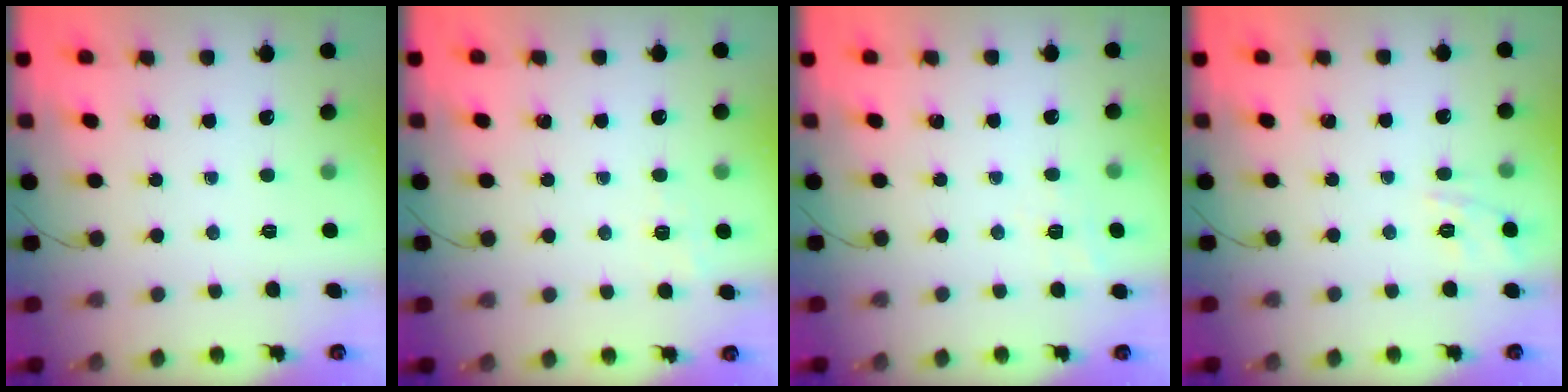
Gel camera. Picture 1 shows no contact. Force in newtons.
{"total": 1.7, "press": 1.0, "slide": 1.3}
{"total": 8.3, "press": 8.1, "slide": 1.8}
{"total": 10.6, "press": 10.6, "slide": 1.3}